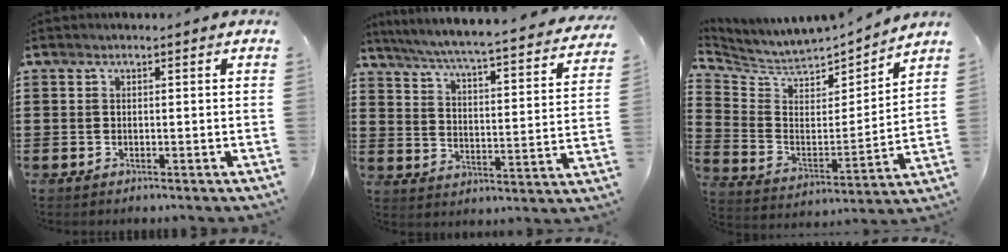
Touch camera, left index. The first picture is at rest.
{"total": 4.4, "force": [4.0, -0.4, 1.9], "torque": [-0.061, -0.043, 0.057]}
{"total": 5.0, "force": [4.7, 1.7, 0.4], "torque": [-0.045, -0.046, 0.075]}